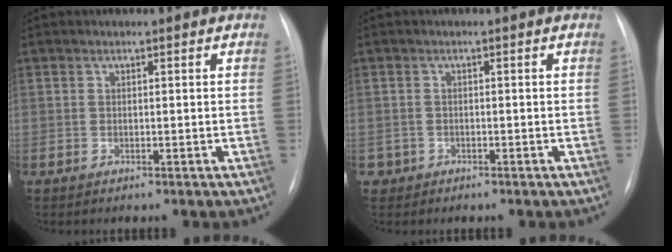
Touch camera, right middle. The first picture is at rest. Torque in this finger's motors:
{"motor_torque": [0.90, -0.97, 0.02, -0.01]}